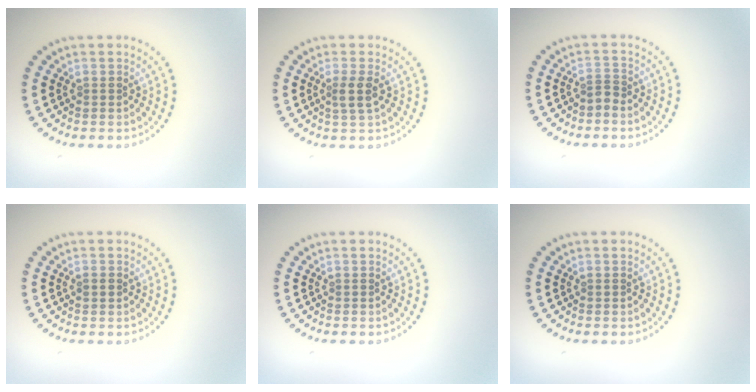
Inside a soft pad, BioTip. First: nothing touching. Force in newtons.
{"total": 1.7, "press": 1.4, "slide": 0.9}
{"total": 1.0, "press": 0.6, "slide": 0.8}
{"total": 0.8, "press": 0.8, "slide": 0.1}
{"total": 0.0}
{"total": 0.0}